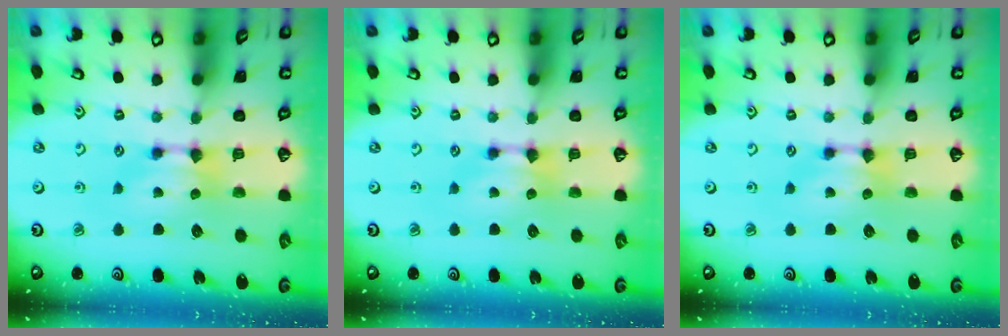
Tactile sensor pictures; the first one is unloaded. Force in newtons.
{"total": 0.0}
{"total": 0.0}